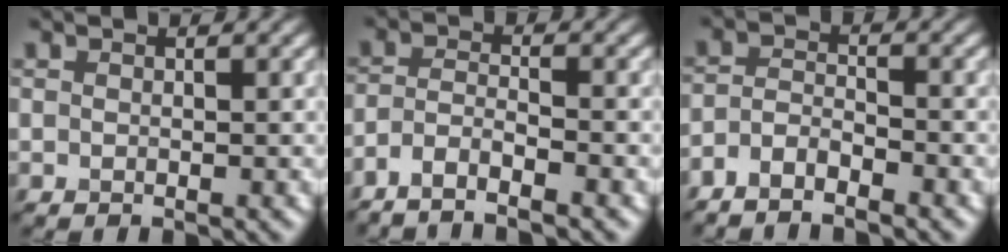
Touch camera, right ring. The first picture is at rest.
{"total": 3.3, "force": [-2.7, 0.5, 1.9], "torque": [-0.035, 0.001, -0.061]}
{"total": 2.8, "force": [-2.3, 0.7, 1.4], "torque": [-0.031, -0.001, -0.052]}